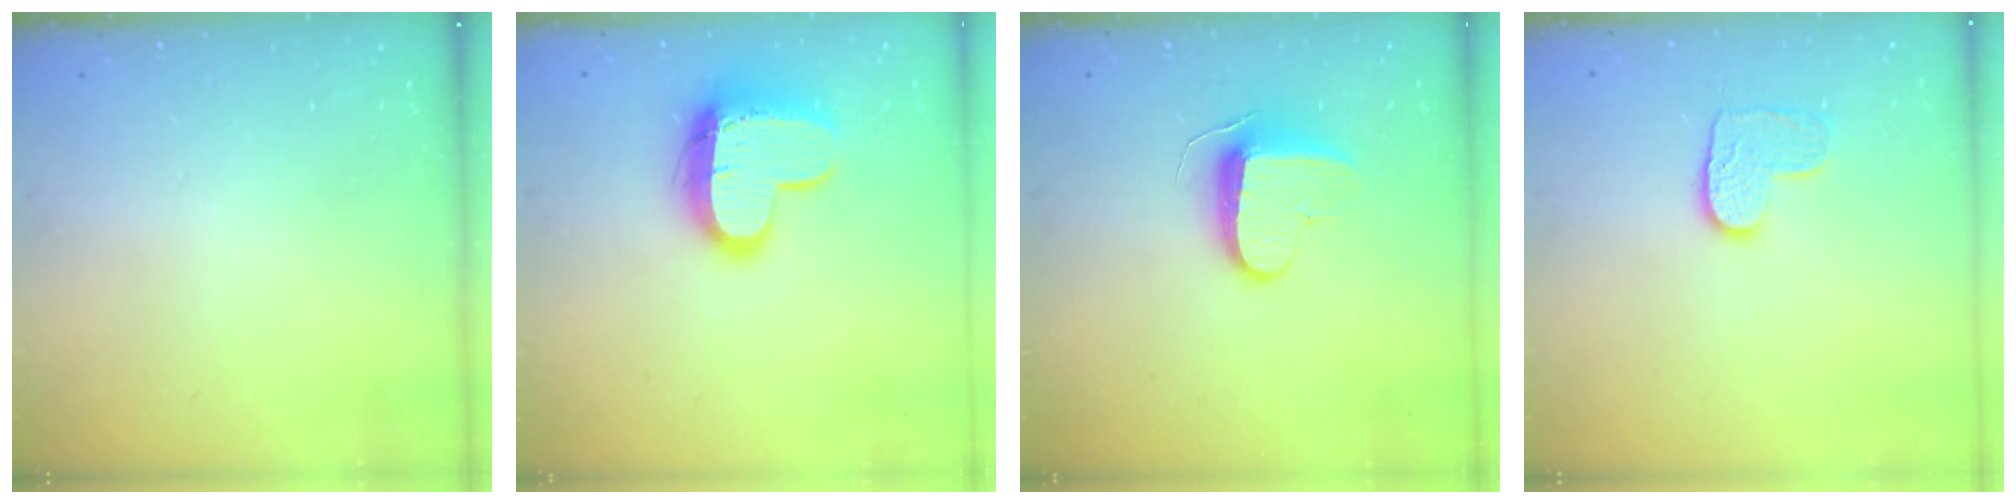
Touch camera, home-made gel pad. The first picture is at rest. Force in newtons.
{"total": 14.4, "press": 14.4, "slide": 1.0}
{"total": 10.4, "press": 10.3, "slide": 0.9}
{"total": 8.2, "press": 8.2, "slide": 0.5}